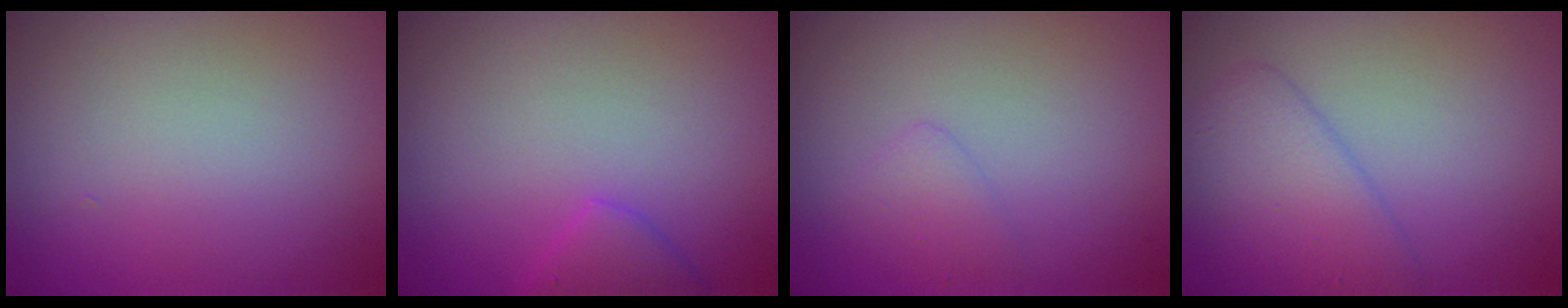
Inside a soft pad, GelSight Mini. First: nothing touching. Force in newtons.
{"total": 1.9, "press": 1.9, "slide": 0.1}
{"total": 1.3, "press": 1.3, "slide": 0.1}
{"total": 3.7, "press": 3.7, "slide": 0.1}